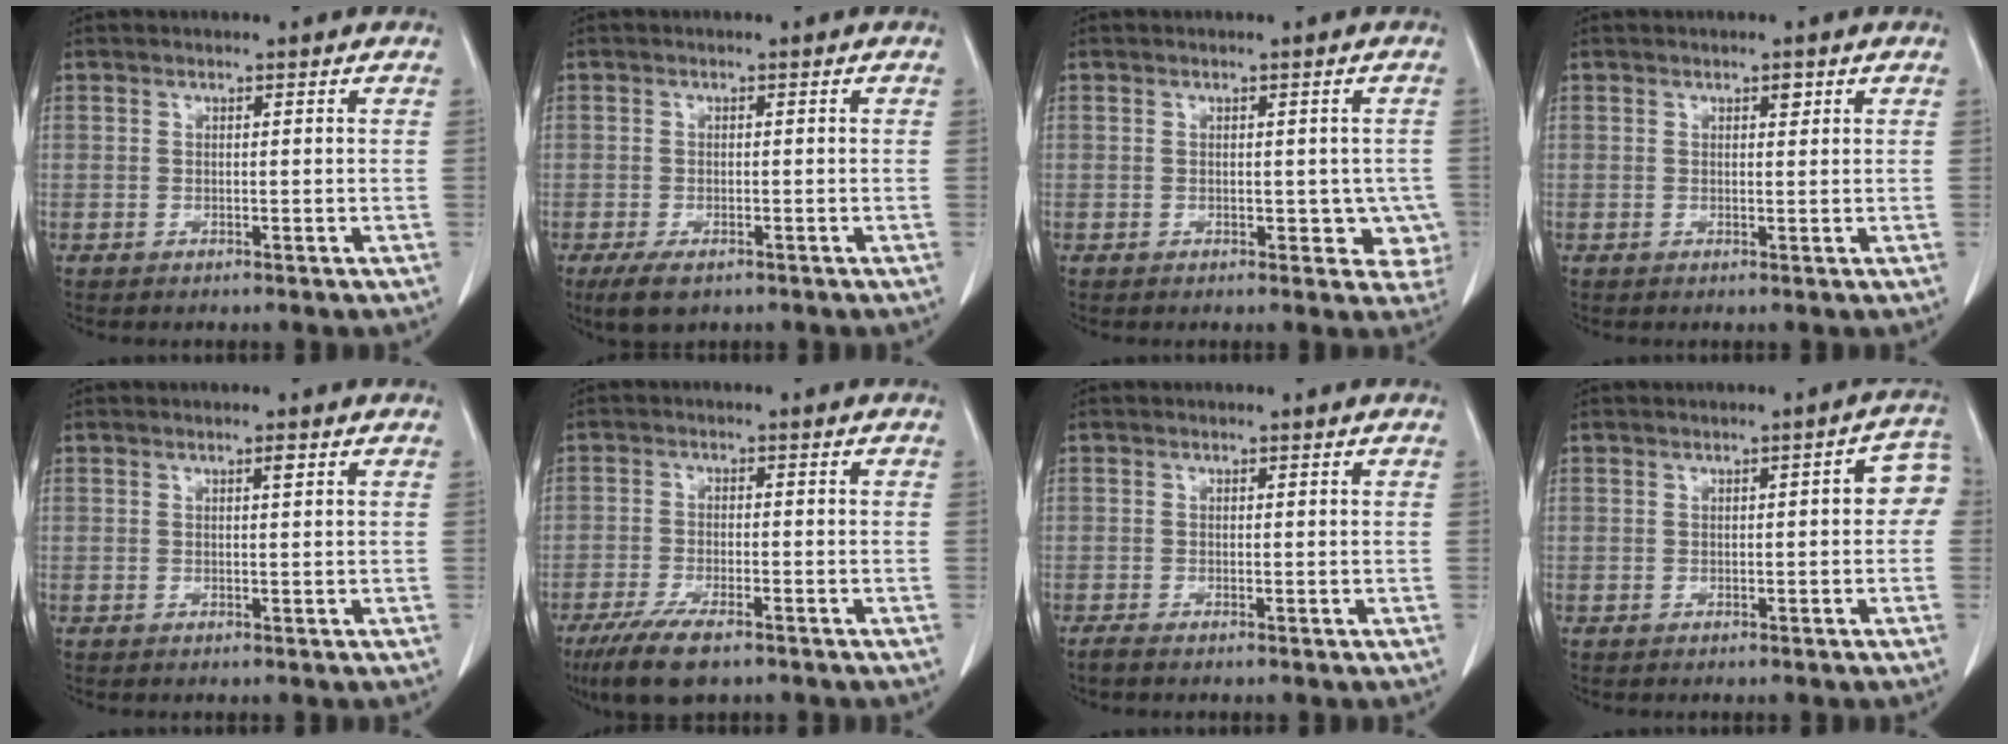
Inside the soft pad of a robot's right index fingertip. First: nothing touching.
{"total": 3.9, "force": [-2.4, 1.9, 2.4], "torque": [-0.050, -0.007, -0.034]}
{"total": 4.2, "force": [-0.7, 2.5, 3.3], "torque": [-0.014, 0.006, -0.006]}
{"total": 1.0, "force": [0.6, 0.5, 0.7], "torque": [-0.011, -0.002, 0.007]}
{"total": 0.8, "force": [0.4, 0.1, 0.7], "torque": [-0.014, 0.000, 0.006]}
{"total": 8.2, "force": [-5.7, 2.1, 5.4], "torque": [-0.098, -0.016, -0.096]}
{"total": 1.1, "force": [-0.8, 0.1, 0.6], "torque": [-0.016, -0.003, -0.017]}
{"total": 4.4, "force": [0.2, 1.5, 4.1], "torque": [-0.039, 0.021, -0.001]}